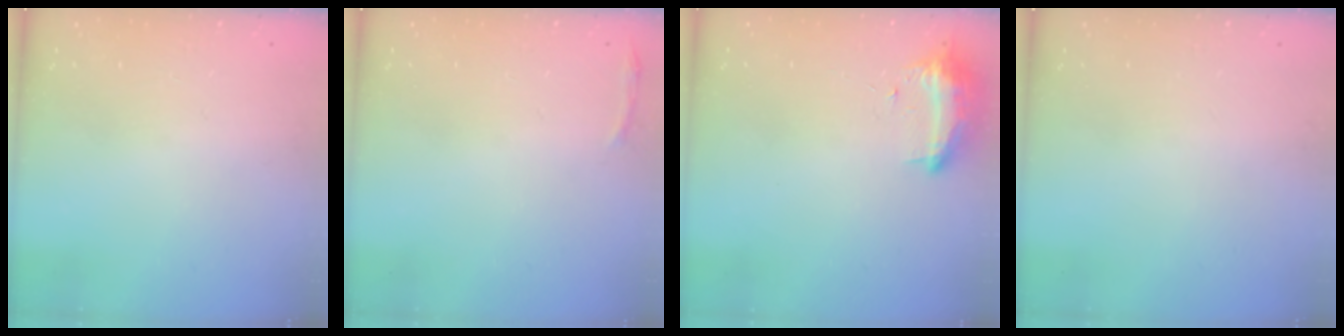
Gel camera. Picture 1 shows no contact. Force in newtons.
{"total": 3.0, "press": 1.9, "slide": 2.3}
{"total": 9.9, "press": 9.8, "slide": 1.0}
{"total": 0.0}